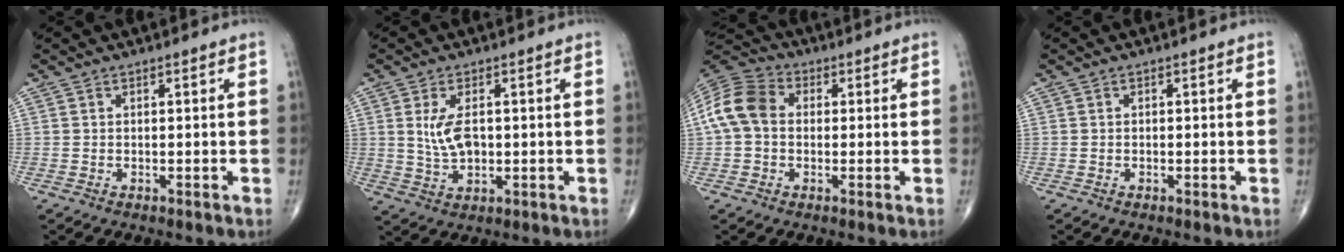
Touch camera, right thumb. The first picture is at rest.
{"total": 5.8, "force": [0.7, 3.1, 4.9], "torque": [-0.091, -0.005, 0.020]}
{"total": 10.5, "force": [0.6, 7.9, 6.9], "torque": [-0.137, 0.033, 0.001]}
{"total": 0.0}